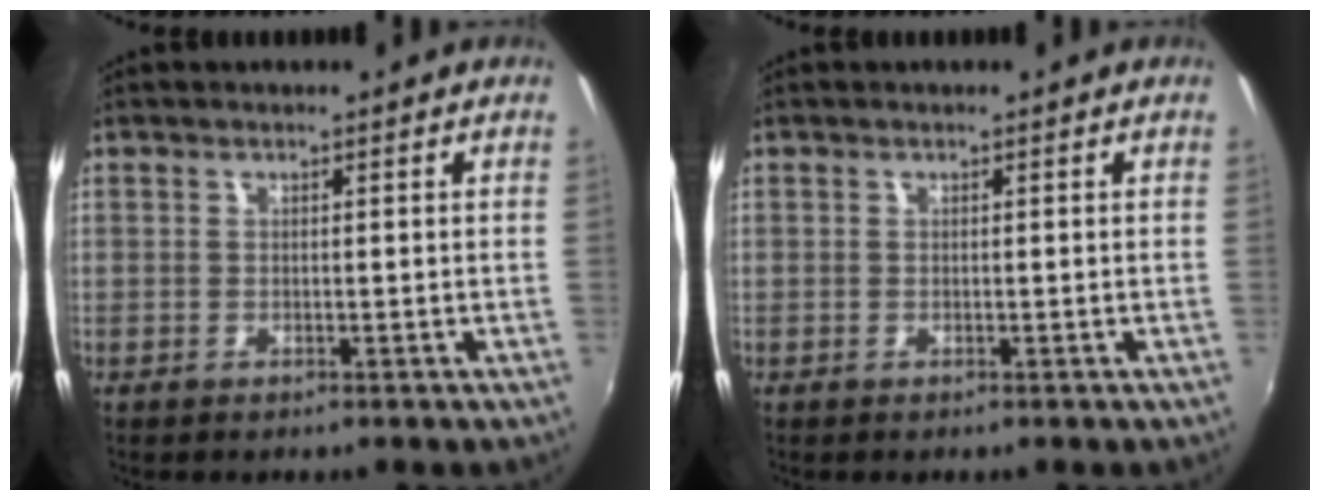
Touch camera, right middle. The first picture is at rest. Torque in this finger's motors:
{"motor_torque": [0.00, 0.00, 0.00, 0.01]}